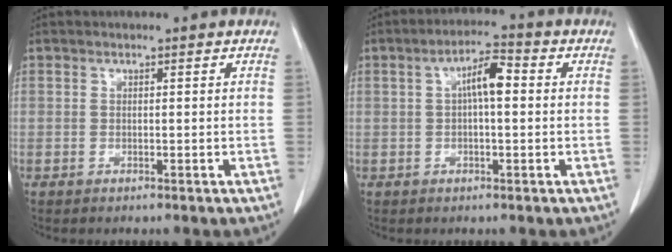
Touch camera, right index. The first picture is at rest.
{"total": 5.3, "force": [0.7, 1.4, 5.1], "torque": [-0.091, 0.019, 0.009]}